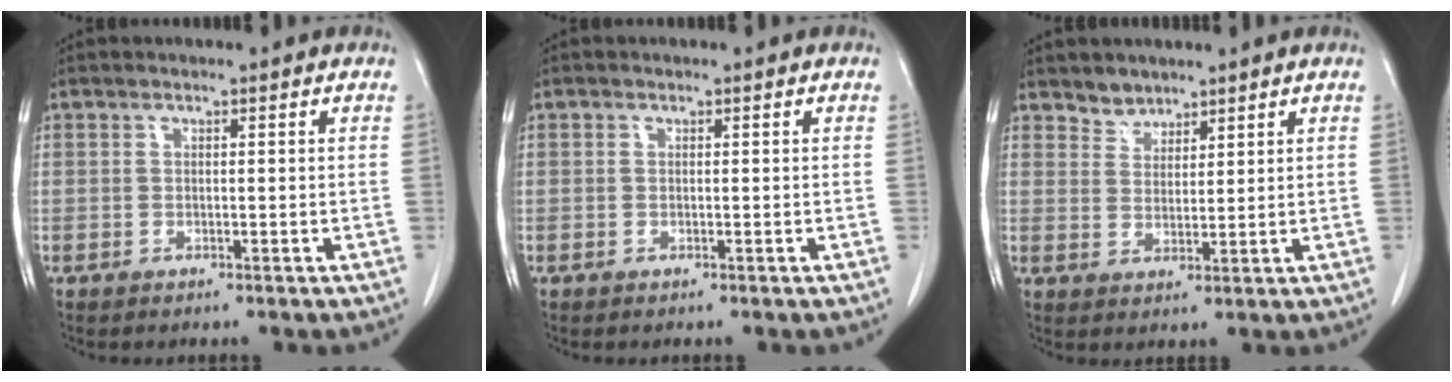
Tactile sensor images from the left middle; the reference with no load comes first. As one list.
[{"total": 0.0}, {"total": 3.0, "force": [2.6, 1.5, 0.0], "torque": [0.007, 0.001, 0.044]}]